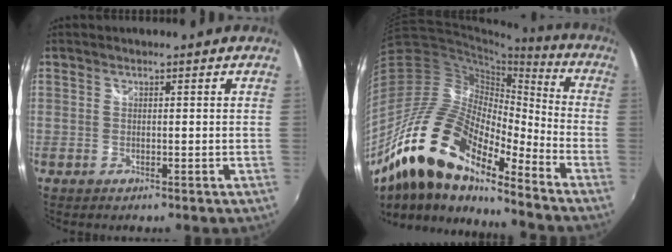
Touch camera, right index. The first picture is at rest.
{"total": 22.5, "force": [-15.8, 7.4, 14.3], "torque": [-0.254, -0.029, -0.309]}